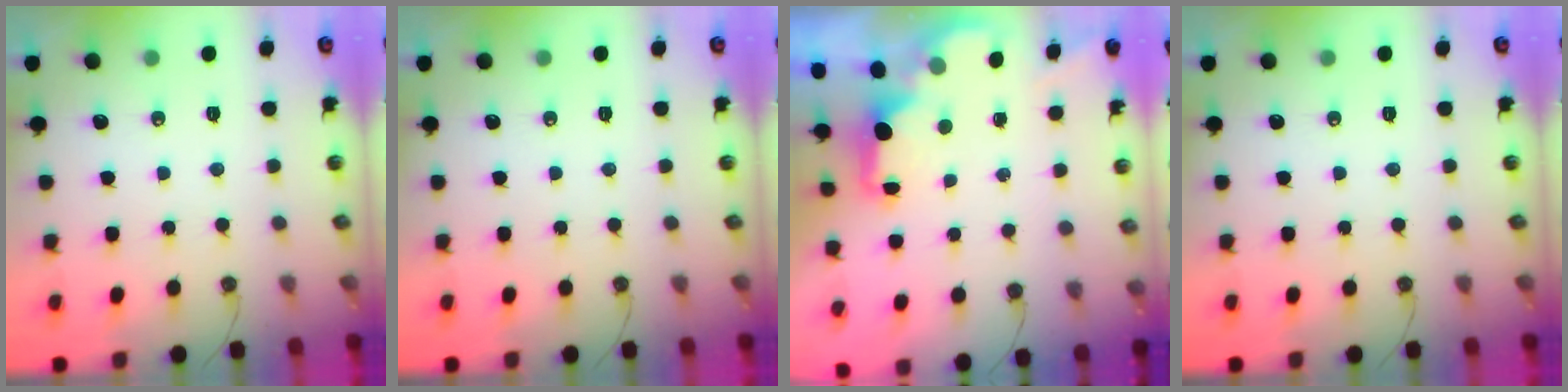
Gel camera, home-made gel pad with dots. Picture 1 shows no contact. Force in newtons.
{"total": 0.0}
{"total": 1.8, "press": 1.7, "slide": 0.8}
{"total": 0.0}